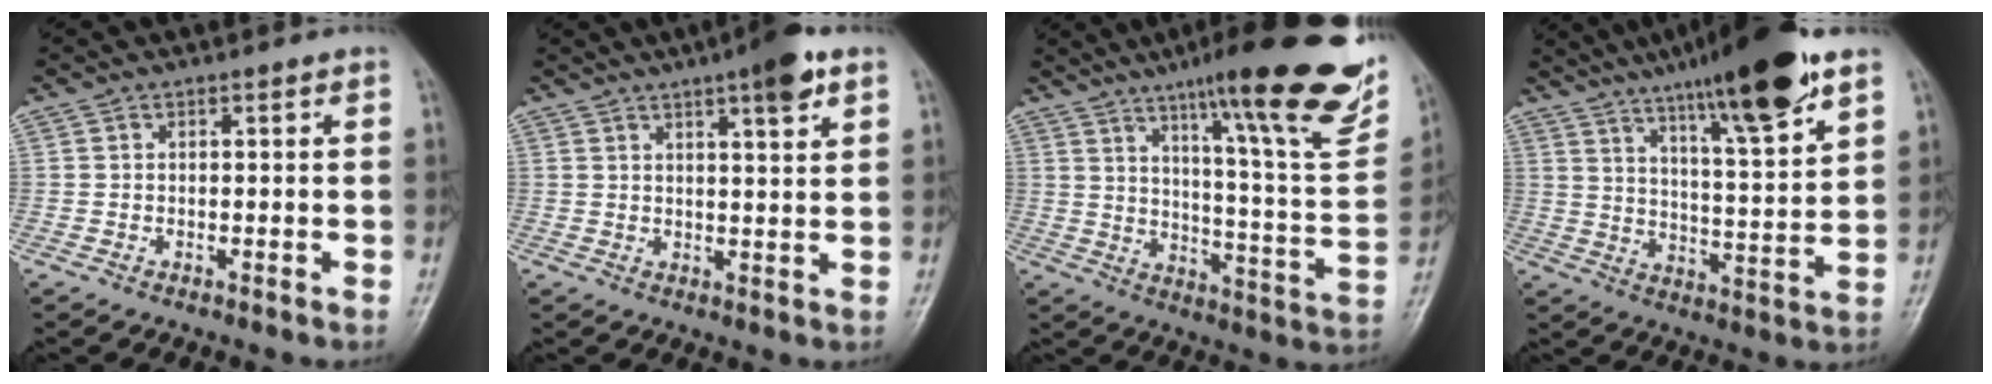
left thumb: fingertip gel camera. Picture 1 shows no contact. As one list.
[{"total": 7.2, "force": [4.2, 1.4, 5.8], "torque": [-0.077, -0.016, 0.059]}, {"total": 27.5, "force": [16.8, 4.7, 21.3], "torque": [-0.279, -0.059, 0.242]}, {"total": 19.2, "force": [12.7, 2.3, 14.2], "torque": [-0.204, -0.055, 0.202]}]